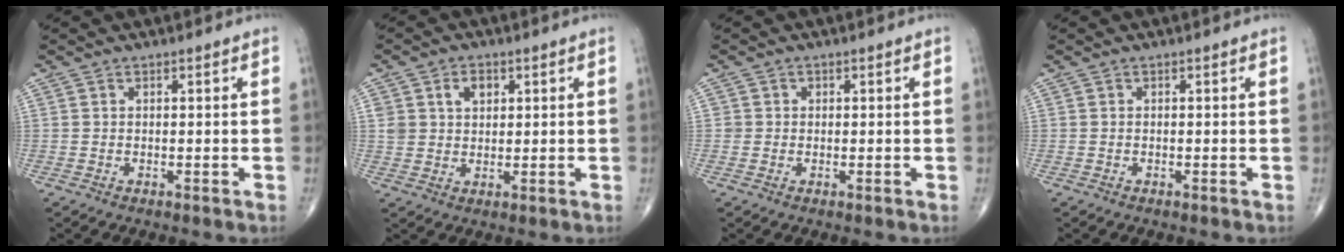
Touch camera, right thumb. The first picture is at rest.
{"total": 5.0, "force": [2.0, 3.7, 2.7], "torque": [-0.022, -0.008, 0.035]}
{"total": 1.1, "force": [0.1, 1.1, 0.0], "torque": [0.012, 0.006, -0.002]}
{"total": 0.0}